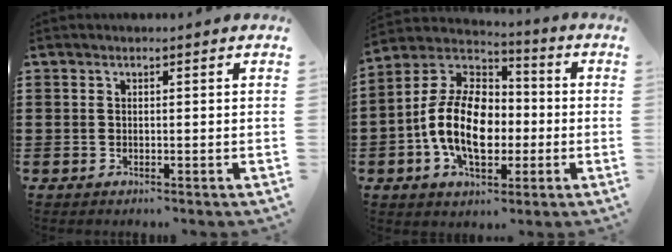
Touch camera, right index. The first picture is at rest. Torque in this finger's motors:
{"motor_torque": [2.14, 0.00, 1.05, 0.21]}